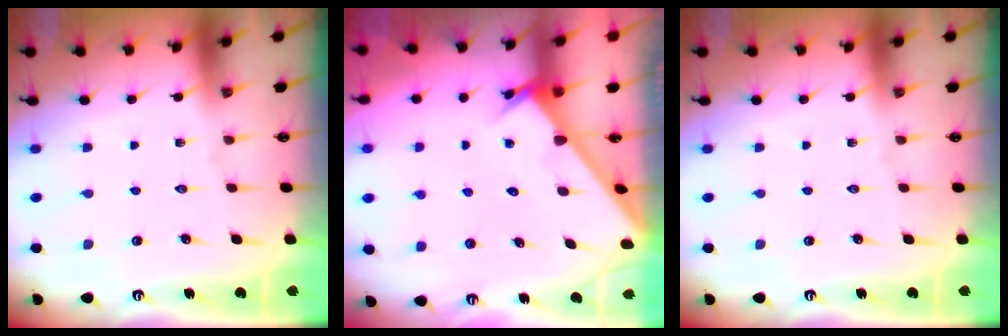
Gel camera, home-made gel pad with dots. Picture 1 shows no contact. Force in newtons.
{"total": 3.8, "press": 3.8, "slide": 0.3}
{"total": 0.0}